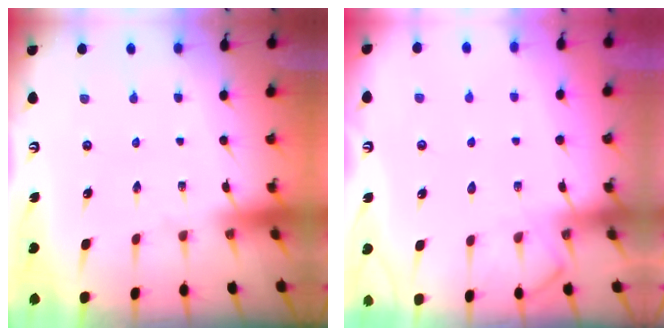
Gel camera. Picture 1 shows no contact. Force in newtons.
{"total": 6.9, "press": 6.8, "slide": 0.9}